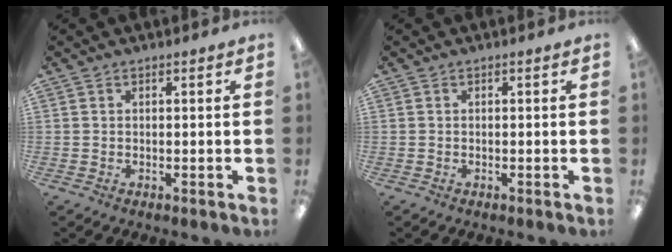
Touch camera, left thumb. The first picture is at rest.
{"total": 0.0}